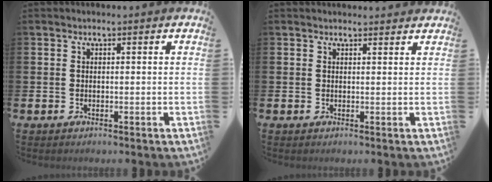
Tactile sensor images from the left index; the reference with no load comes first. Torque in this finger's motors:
{"motor_torque": [0.37, -1.77, 0.28, 0.01]}